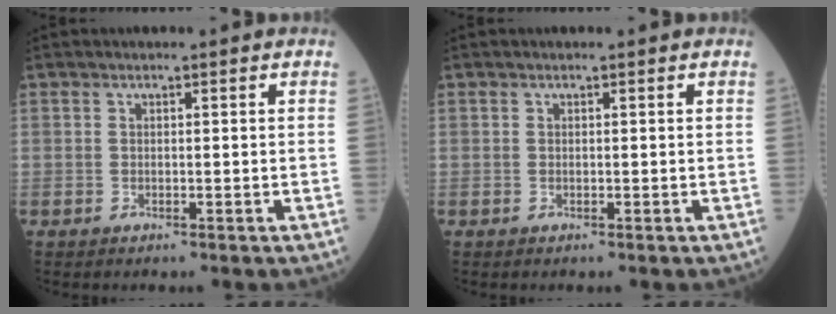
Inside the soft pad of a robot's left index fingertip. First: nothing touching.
{"total": 0.0}